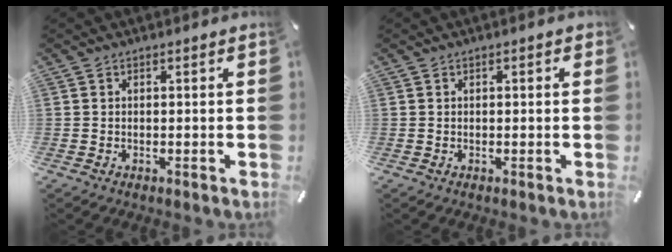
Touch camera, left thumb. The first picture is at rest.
{"total": 0.5, "force": [0.0, 0.3, 0.4], "torque": [-0.007, 0.001, 0.000]}